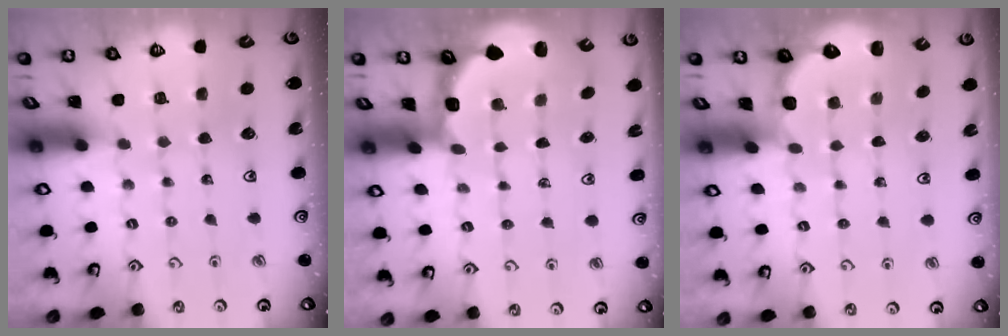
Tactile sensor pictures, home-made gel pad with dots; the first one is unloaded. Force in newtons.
{"total": 2.7, "press": 2.1, "slide": 1.7}
{"total": 2.2, "press": 1.1, "slide": 1.9}